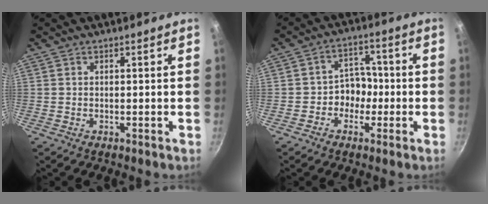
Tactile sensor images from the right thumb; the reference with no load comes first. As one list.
[{"total": 7.4, "force": [-1.6, 6.1, 3.9], "torque": [-0.017, 0.030, -0.038]}]